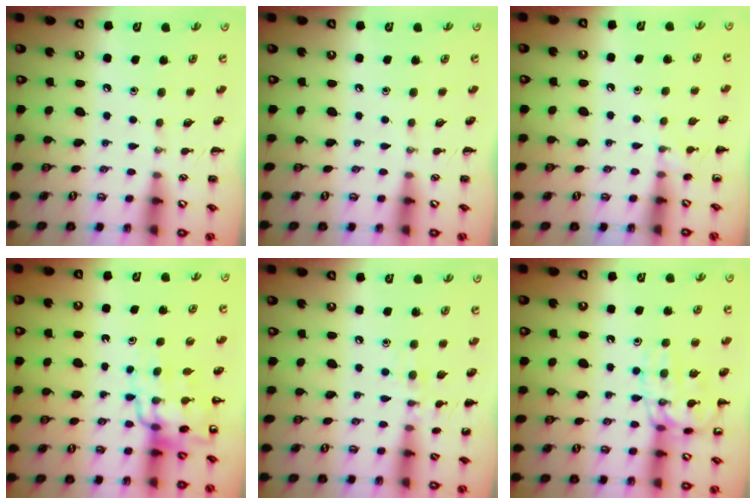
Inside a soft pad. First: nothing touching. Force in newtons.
{"total": 0.0}
{"total": 4.8, "press": 4.5, "slide": 1.7}
{"total": 12.3, "press": 11.8, "slide": 3.5}
{"total": 8.3, "press": 8.2, "slide": 1.5}
{"total": 14.0, "press": 13.9, "slide": 1.6}